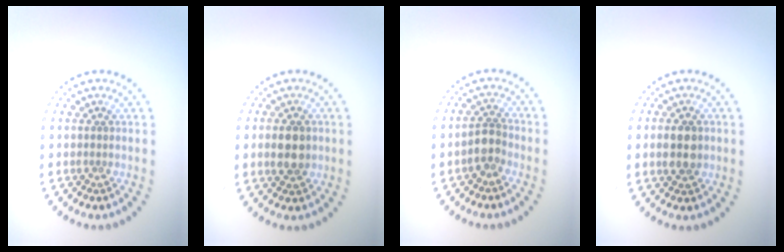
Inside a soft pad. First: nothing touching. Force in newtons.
{"total": 3.1, "press": 3.1, "slide": 0.1}
{"total": 2.0, "press": 1.7, "slide": 1.0}
{"total": 3.2, "press": 3.2, "slide": 0.1}